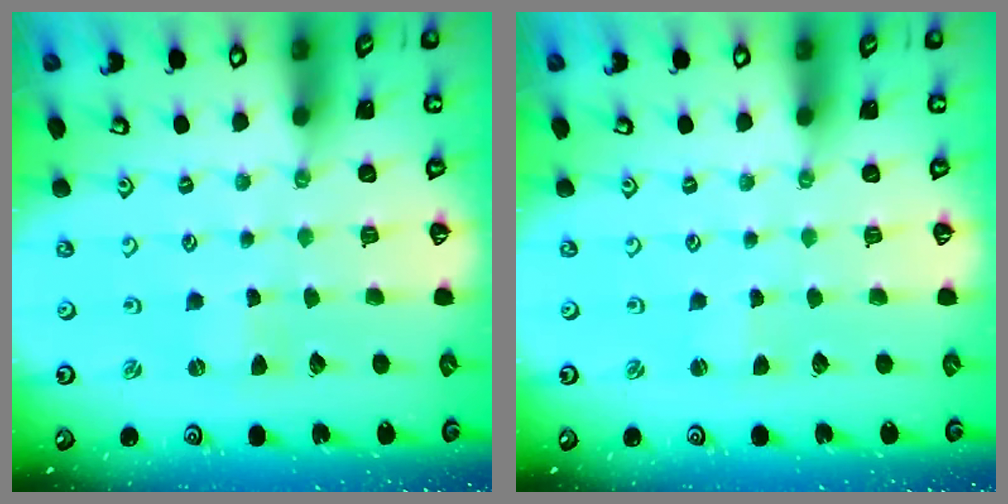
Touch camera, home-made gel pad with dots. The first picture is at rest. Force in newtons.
{"total": 1.1, "press": 1.1, "slide": 0.2}